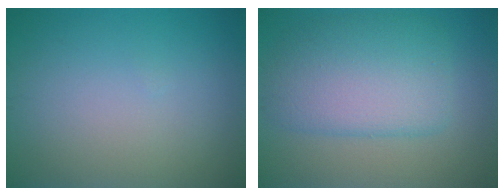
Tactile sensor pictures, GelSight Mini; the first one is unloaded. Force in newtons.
{"total": 6.6, "press": 6.6, "slide": 0.4}